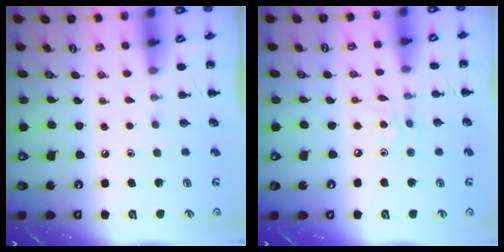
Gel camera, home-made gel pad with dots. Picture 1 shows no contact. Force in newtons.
{"total": 2.2, "press": 2.1, "slide": 0.6}